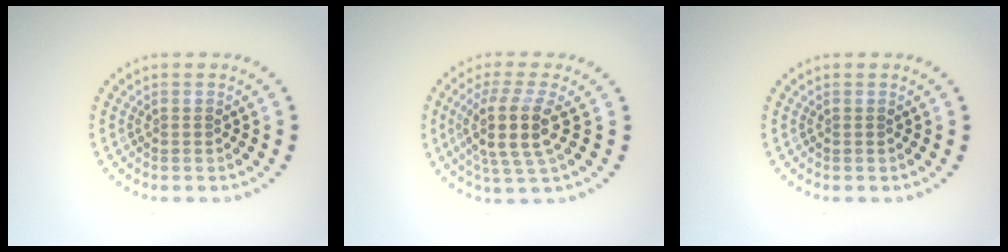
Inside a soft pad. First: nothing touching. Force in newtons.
{"total": 4.5, "press": 3.7, "slide": 2.5}
{"total": 0.0}